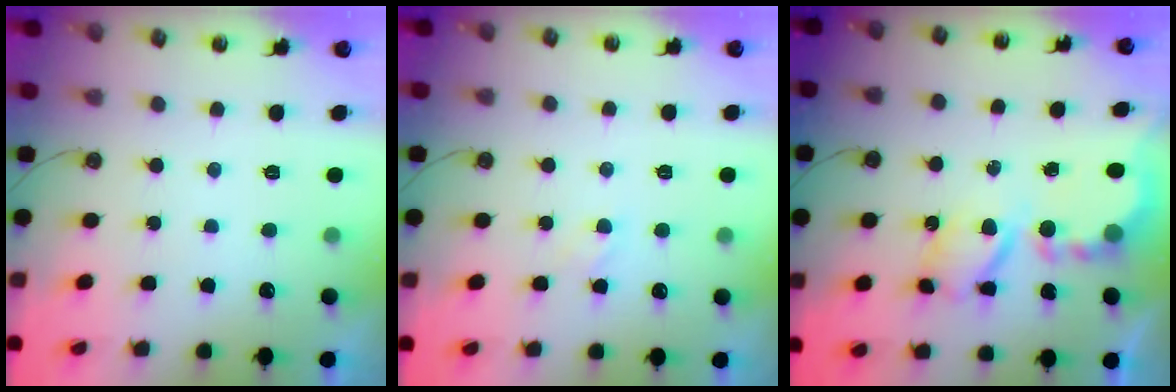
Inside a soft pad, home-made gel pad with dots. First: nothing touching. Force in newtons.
{"total": 2.2, "press": 2.2, "slide": 0.3}
{"total": 7.9, "press": 7.8, "slide": 0.6}